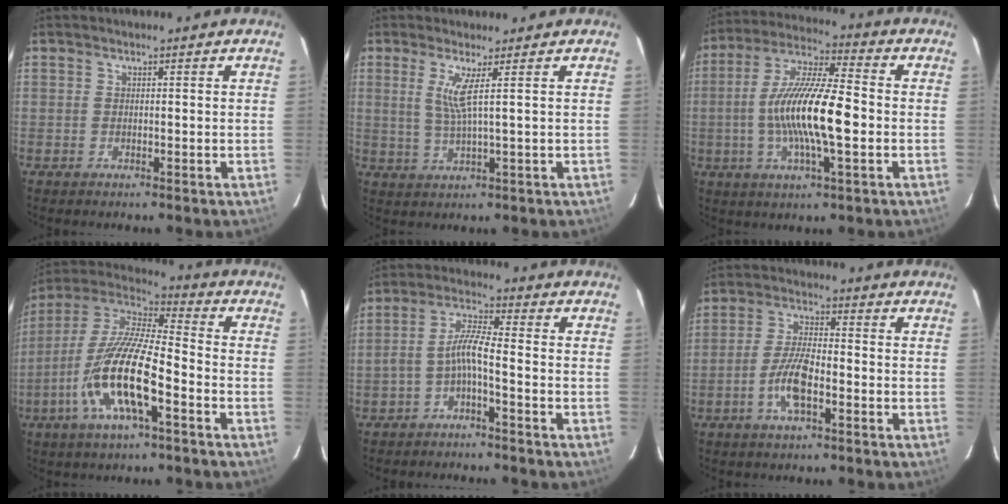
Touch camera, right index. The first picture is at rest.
{"total": 4.1, "force": [1.4, -0.7, 3.8], "torque": [-0.070, -0.009, 0.027]}
{"total": 15.8, "force": [-2.3, 3.1, 15.3], "torque": [-0.292, 0.002, -0.047]}
{"total": 17.3, "force": [-6.9, 4.1, 15.4], "torque": [-0.304, -0.017, -0.141]}
{"total": 4.9, "force": [-2.4, 0.3, 4.2], "torque": [-0.101, 0.015, -0.045]}
{"total": 7.2, "force": [-3.1, 2.1, 6.2], "torque": [-0.130, 0.003, -0.061]}